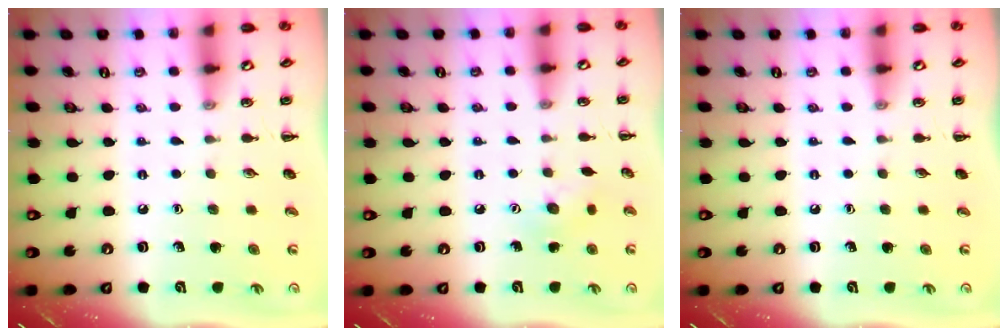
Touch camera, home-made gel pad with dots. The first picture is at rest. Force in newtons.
{"total": 4.8, "press": 4.6, "slide": 1.1}
{"total": 0.0}